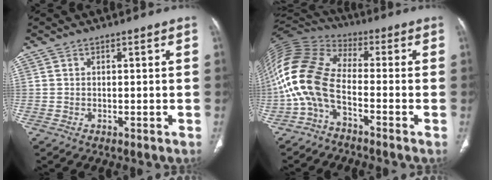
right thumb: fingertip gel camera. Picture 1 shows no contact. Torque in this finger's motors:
{"motor_torque": [0.02, 1.52, 2.06, -0.72, 0.27]}